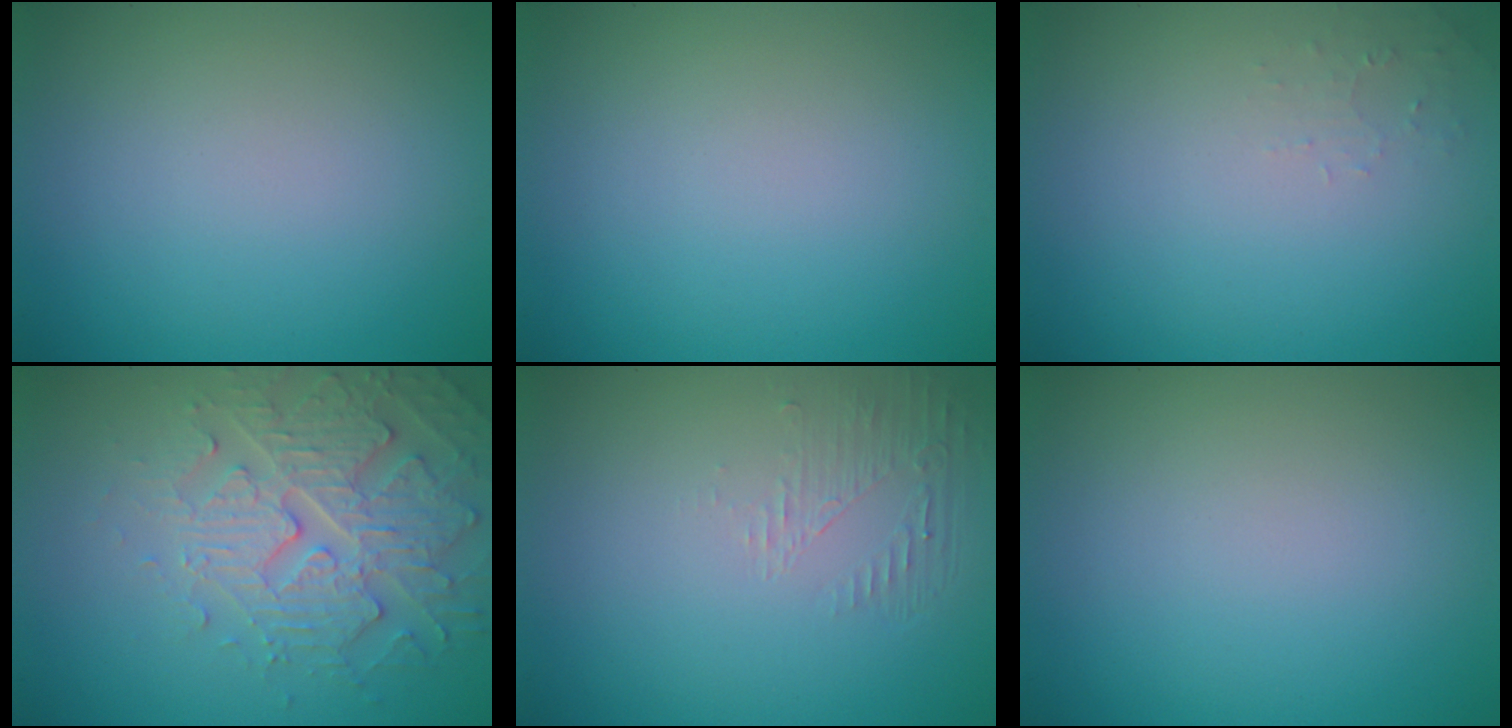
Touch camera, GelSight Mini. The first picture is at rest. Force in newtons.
{"total": 0.0}
{"total": 0.9, "press": 0.9, "slide": 0.2}
{"total": 4.7, "press": 4.3, "slide": 1.9}
{"total": 1.3, "press": 0.0, "slide": 1.3}
{"total": 0.0}